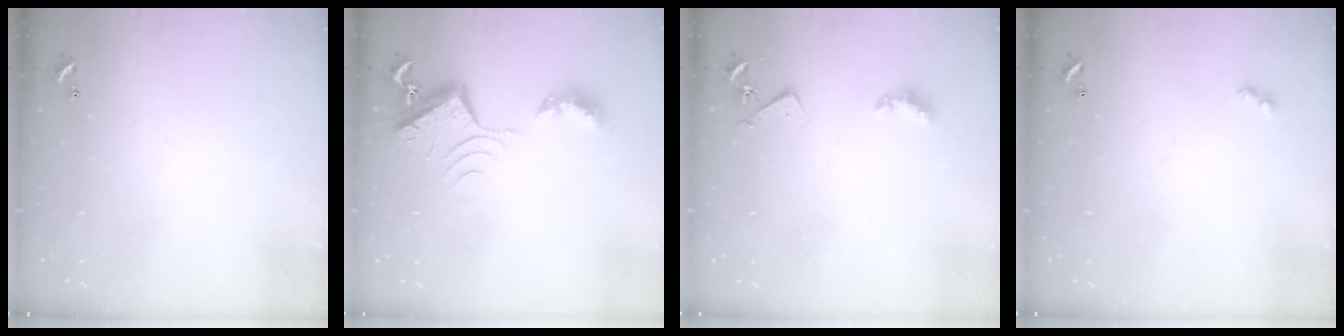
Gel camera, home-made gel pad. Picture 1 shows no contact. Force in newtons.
{"total": 7.2, "press": 7.2, "slide": 1.0}
{"total": 3.1, "press": 3.0, "slide": 0.5}
{"total": 3.1, "press": 3.0, "slide": 0.7}